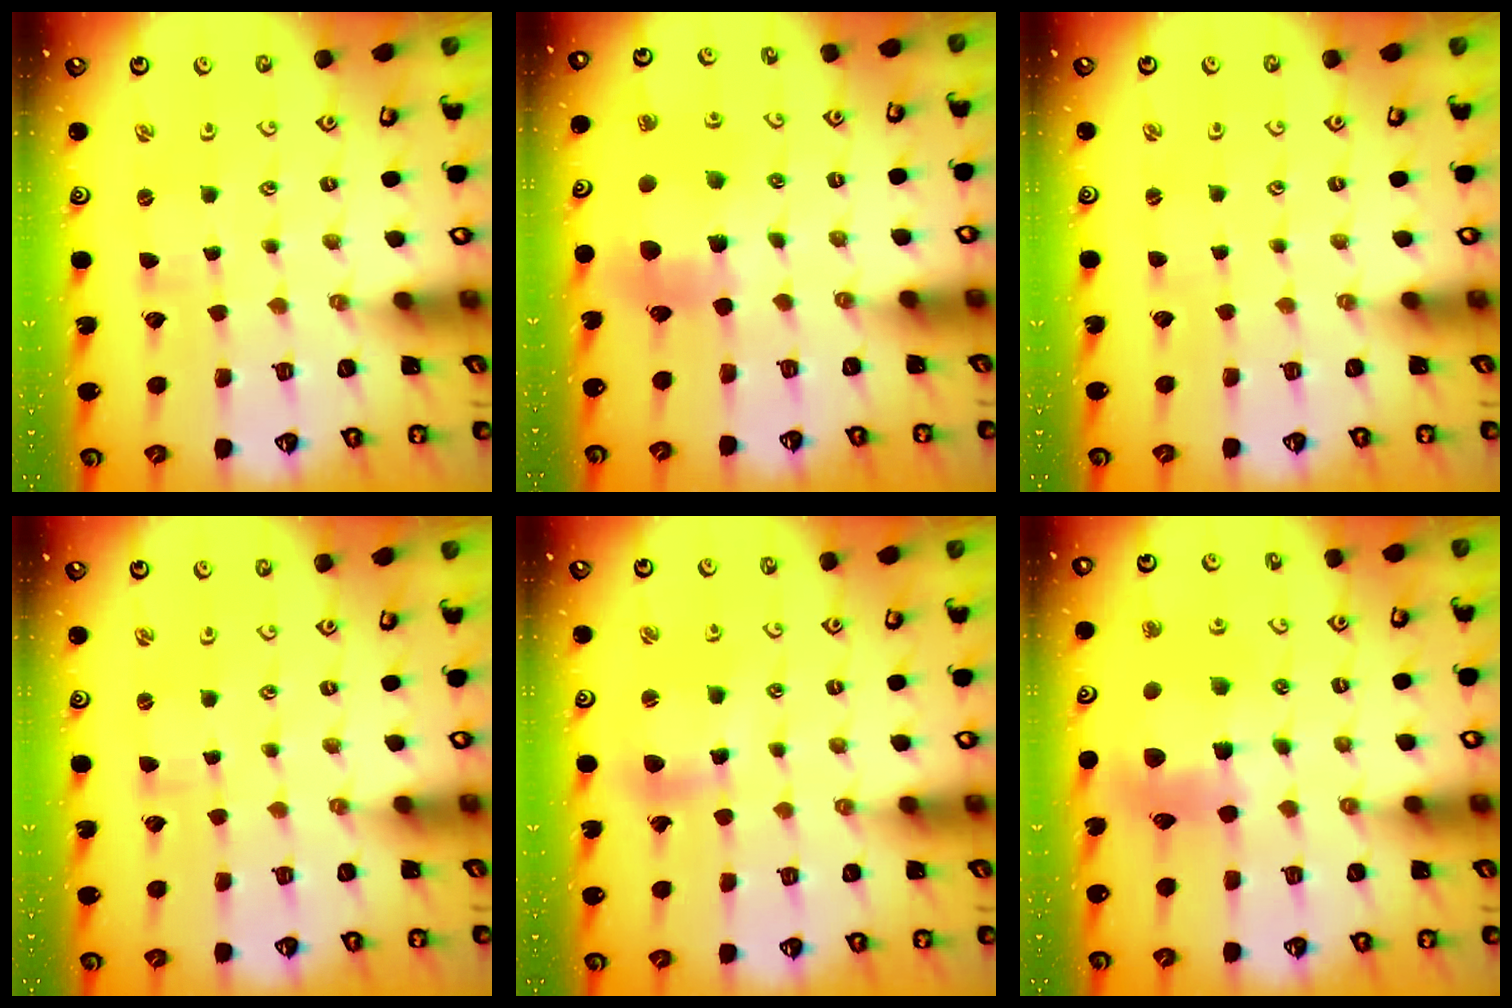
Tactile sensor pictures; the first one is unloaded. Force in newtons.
{"total": 10.5, "press": 10.5, "slide": 0.9}
{"total": 0.5, "press": 0.5, "slide": 0.1}
{"total": 0.0}
{"total": 8.2, "press": 8.2, "slide": 0.5}
{"total": 15.2, "press": 15.0, "slide": 2.4}